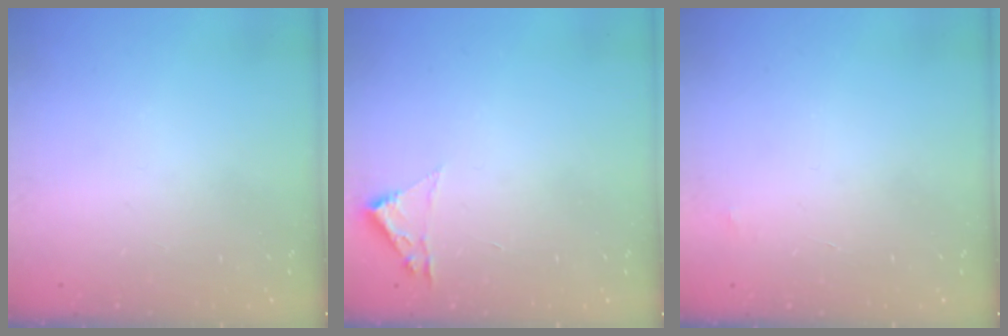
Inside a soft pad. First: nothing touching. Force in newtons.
{"total": 1.8, "press": 1.8, "slide": 0.2}
{"total": 4.0, "press": 4.0, "slide": 0.2}